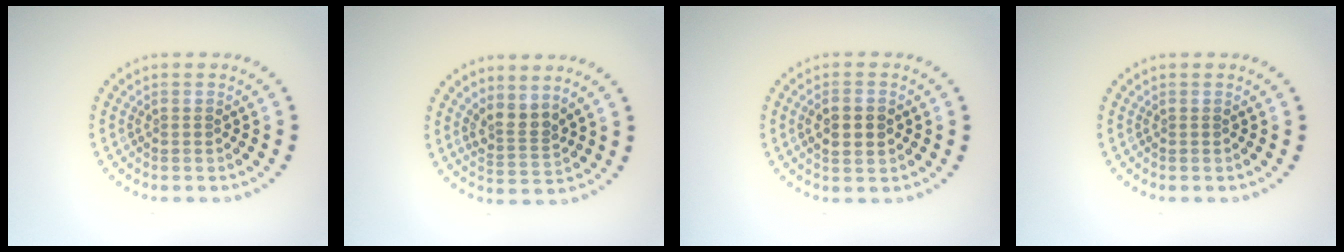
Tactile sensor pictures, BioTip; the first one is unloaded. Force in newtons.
{"total": 2.5, "press": 1.8, "slide": 1.8}
{"total": 2.7, "press": 2.6, "slide": 0.3}
{"total": 0.0}